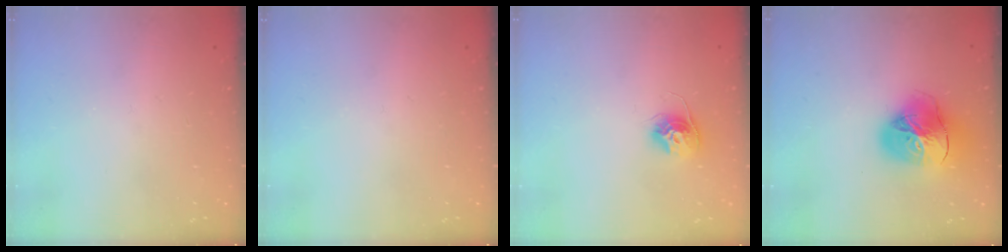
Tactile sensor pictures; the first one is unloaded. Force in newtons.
{"total": 0.0}
{"total": 10.2, "press": 10.1, "slide": 0.7}
{"total": 23.3, "press": 23.2, "slide": 2.4}